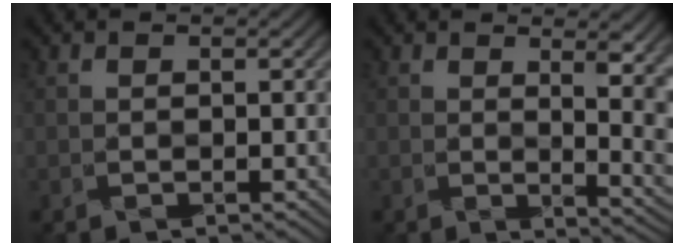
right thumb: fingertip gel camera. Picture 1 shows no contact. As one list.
[{"total": 7.2, "force": [1.4, 2.6, 6.6], "torque": [-0.054, 0.007, 0.013]}]